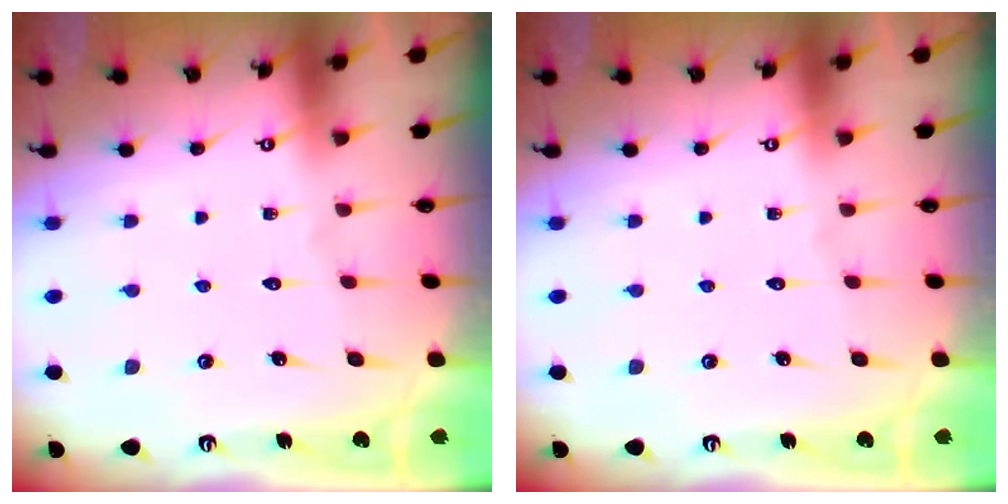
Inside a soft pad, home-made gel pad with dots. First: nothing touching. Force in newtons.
{"total": 0.0}